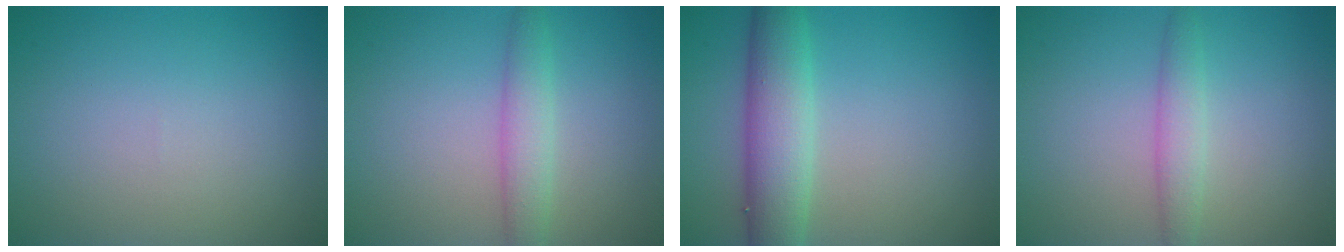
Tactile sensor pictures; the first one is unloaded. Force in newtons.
{"total": 2.6, "press": 2.6, "slide": 0.1}
{"total": 5.5, "press": 5.5, "slide": 0.4}
{"total": 2.2, "press": 2.2, "slide": 0.0}